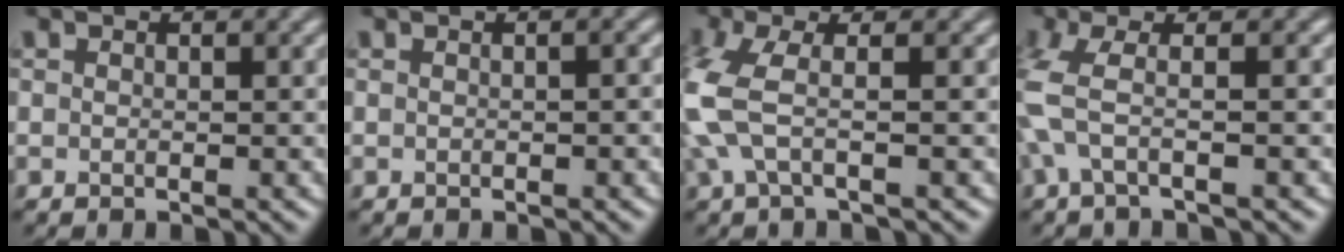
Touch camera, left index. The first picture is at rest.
{"total": 1.0, "force": [0.0, 0.1, 1.0], "torque": [-0.012, 0.002, -0.001]}
{"total": 4.6, "force": [-0.2, 1.5, 4.3], "torque": [-0.121, 0.000, -0.008]}
{"total": 3.9, "force": [-0.3, 0.7, 3.9], "torque": [-0.094, 0.002, -0.013]}